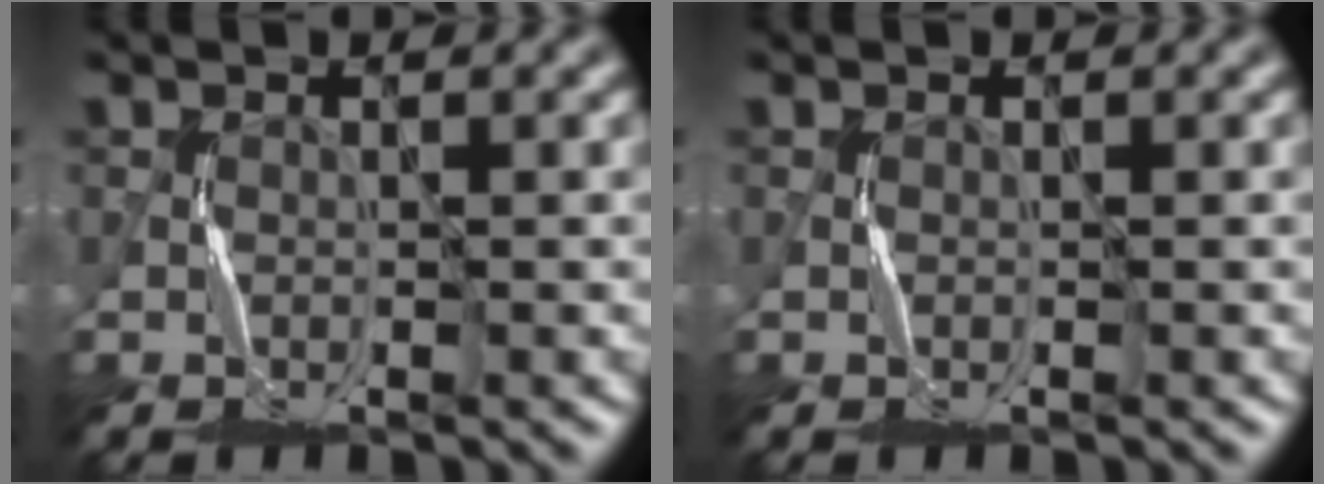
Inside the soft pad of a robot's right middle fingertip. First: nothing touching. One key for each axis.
{"total": 0.0}